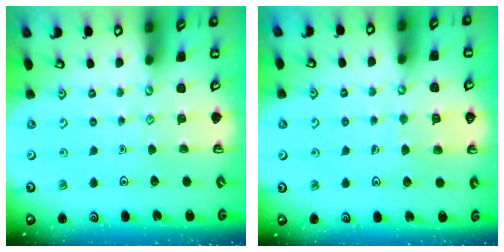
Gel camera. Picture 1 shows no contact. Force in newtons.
{"total": 4.9, "press": 4.9, "slide": 0.3}